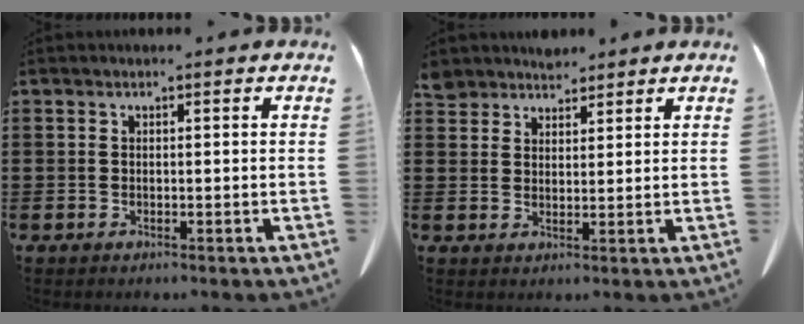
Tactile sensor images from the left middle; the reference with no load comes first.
{"total": 3.9, "force": [3.6, 1.4, 0.1], "torque": [-0.015, -0.004, 0.072]}